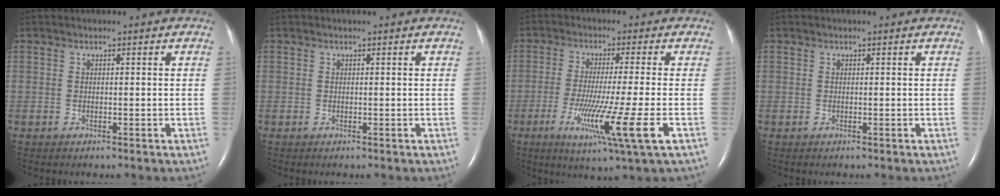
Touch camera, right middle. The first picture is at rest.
{"total": 0.0}
{"total": 11.7, "force": [-4.1, -1.5, 10.8], "torque": [-0.199, -0.044, -0.070]}
{"total": 0.0}